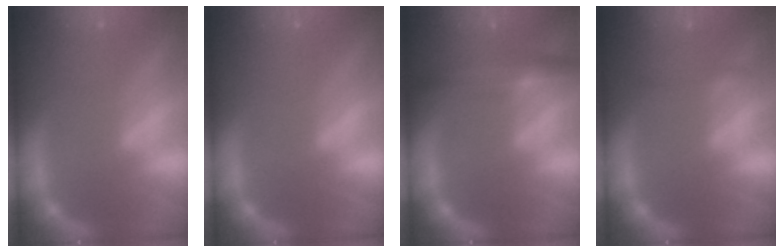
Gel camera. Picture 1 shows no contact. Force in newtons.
{"total": 0.0}
{"total": 4.5}
{"total": 1.4}